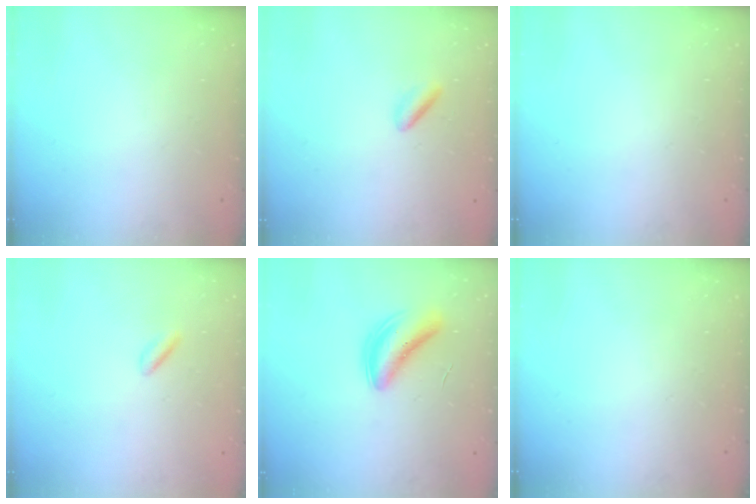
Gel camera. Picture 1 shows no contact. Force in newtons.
{"total": 2.2, "press": 2.1, "slide": 0.8}
{"total": 0.0}
{"total": 1.5, "press": 1.3, "slide": 0.8}
{"total": 5.1, "press": 5.1, "slide": 0.3}
{"total": 0.0}